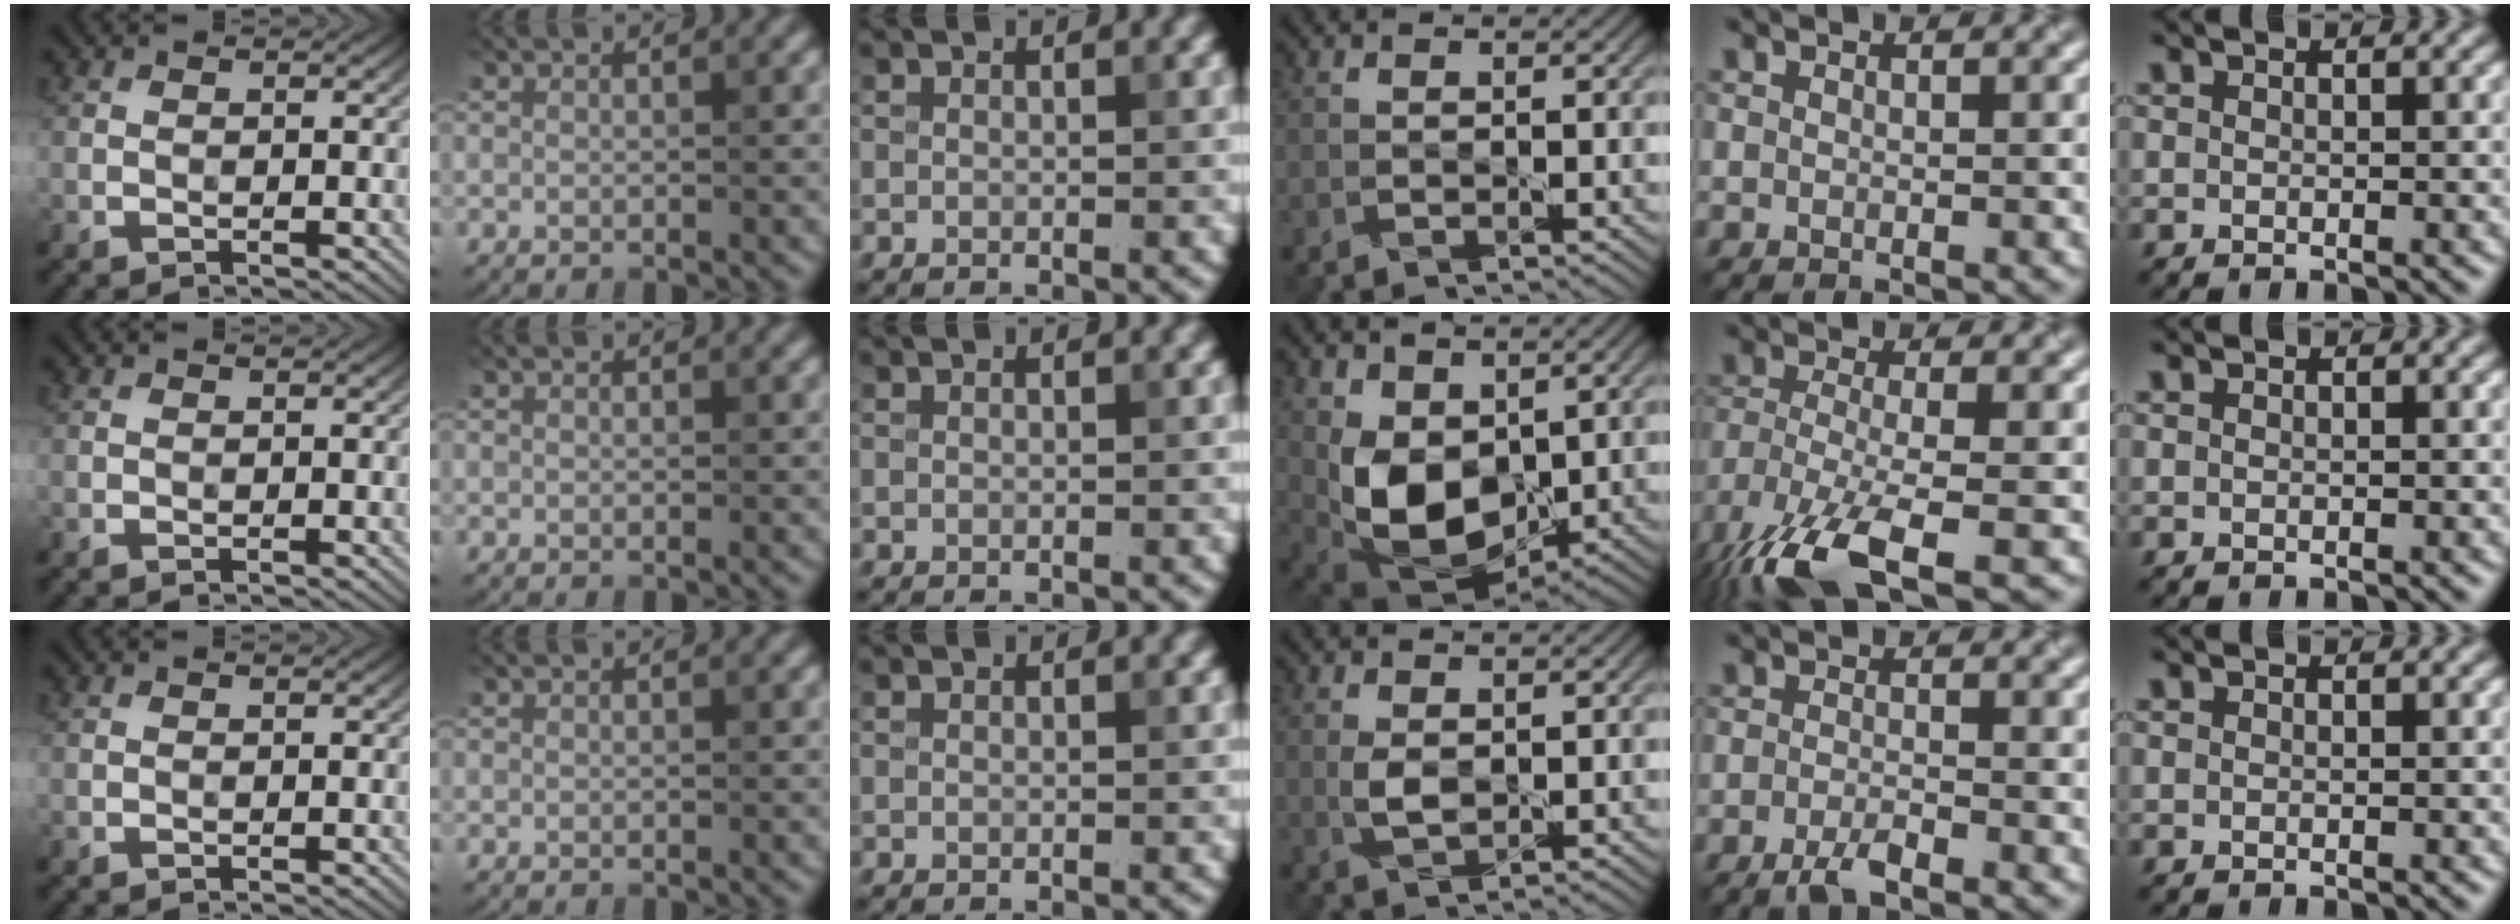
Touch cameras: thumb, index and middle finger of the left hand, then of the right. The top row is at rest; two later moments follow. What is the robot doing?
{"motion": "squeeze", "object": "tweezer"}